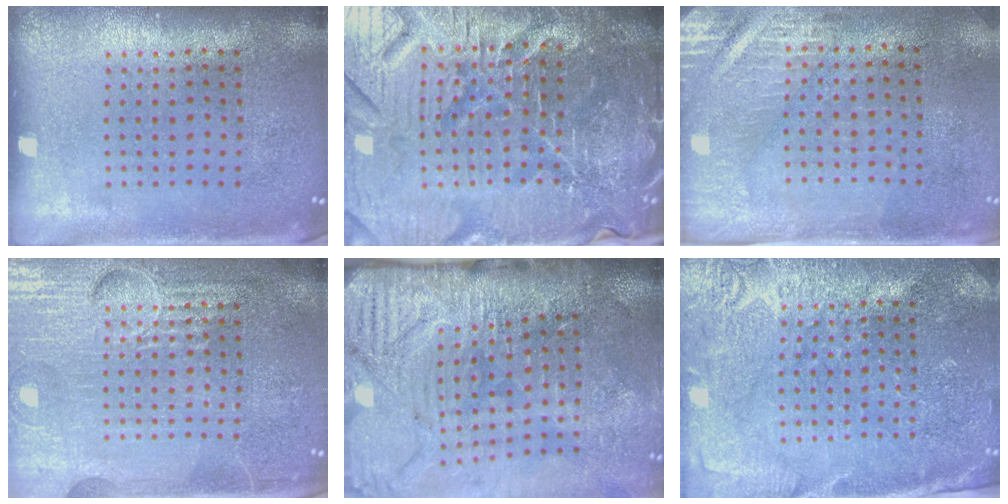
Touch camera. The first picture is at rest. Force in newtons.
{"total": 6.9, "press": 6.2, "slide": 3.0}
{"total": 2.9, "press": 2.5, "slide": 1.5}
{"total": 6.5, "press": 6.5, "slide": 0.8}
{"total": 4.7, "press": 4.0, "slide": 2.5}
{"total": 3.2, "press": 3.1, "slide": 0.5}